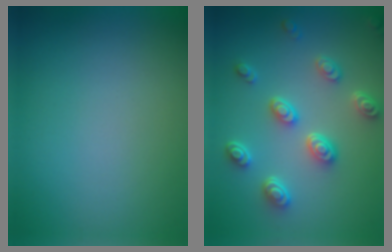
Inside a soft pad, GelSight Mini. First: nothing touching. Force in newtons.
{"total": 4.5, "press": 3.7, "slide": 2.6}